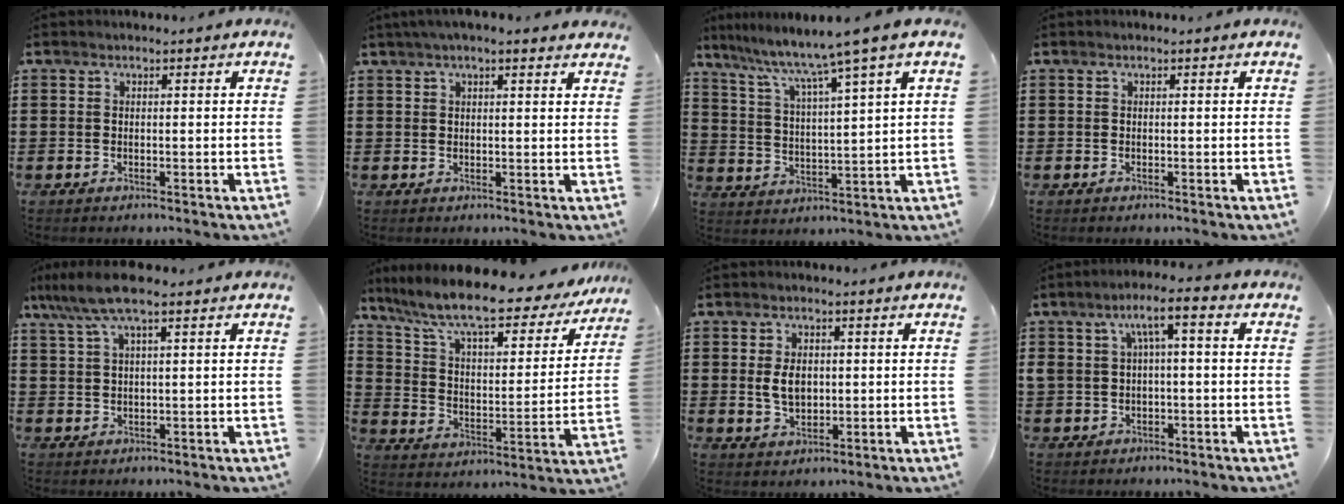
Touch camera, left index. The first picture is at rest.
{"total": 2.8, "force": [2.2, 0.3, 1.7], "torque": [-0.039, 0.006, 0.040]}
{"total": 6.9, "force": [5.2, -1.1, 4.4], "torque": [-0.108, -0.040, 0.078]}
{"total": 0.0}
{"total": 6.5, "force": [4.0, 1.0, 5.0], "torque": [-0.113, 0.001, 0.070]}
{"total": 10.0, "force": [8.3, 1.0, 5.5], "torque": [-0.139, -0.051, 0.137]}
{"total": 4.4, "force": [0.4, 2.8, 3.4], "torque": [-0.071, 0.002, 0.002]}
{"total": 5.4, "force": [0.6, 1.9, 5.0], "torque": [-0.099, 0.015, 0.005]}